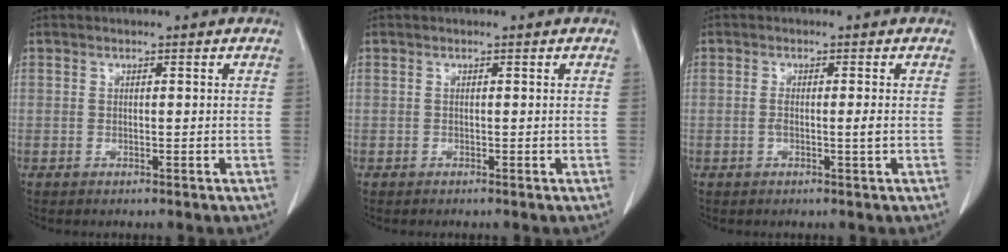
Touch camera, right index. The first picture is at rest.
{"total": 0.0}
{"total": 2.0, "force": [-0.3, 0.0, 1.9], "torque": [-0.034, 0.002, -0.005]}